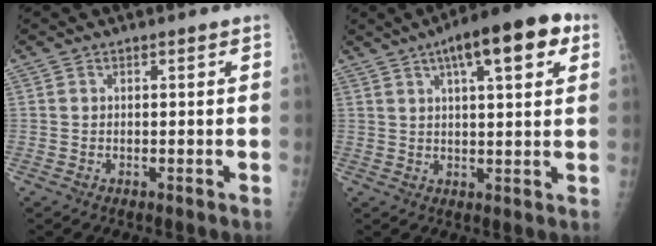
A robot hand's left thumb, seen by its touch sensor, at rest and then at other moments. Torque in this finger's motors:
{"motor_torque": [1.76, 1.44, 0.99, -0.33, 0.12]}